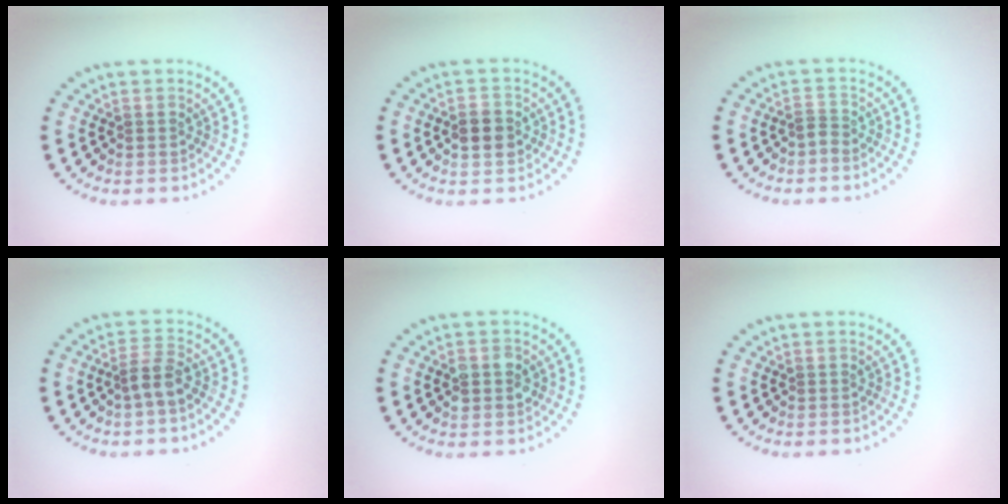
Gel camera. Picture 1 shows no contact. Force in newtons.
{"total": 2.9, "press": 2.9, "slide": 0.1}
{"total": 0.8, "press": 0.5, "slide": 0.6}
{"total": 2.1, "press": 1.6, "slide": 1.4}
{"total": 2.7, "press": 2.7, "slide": 0.2}
{"total": 0.0}